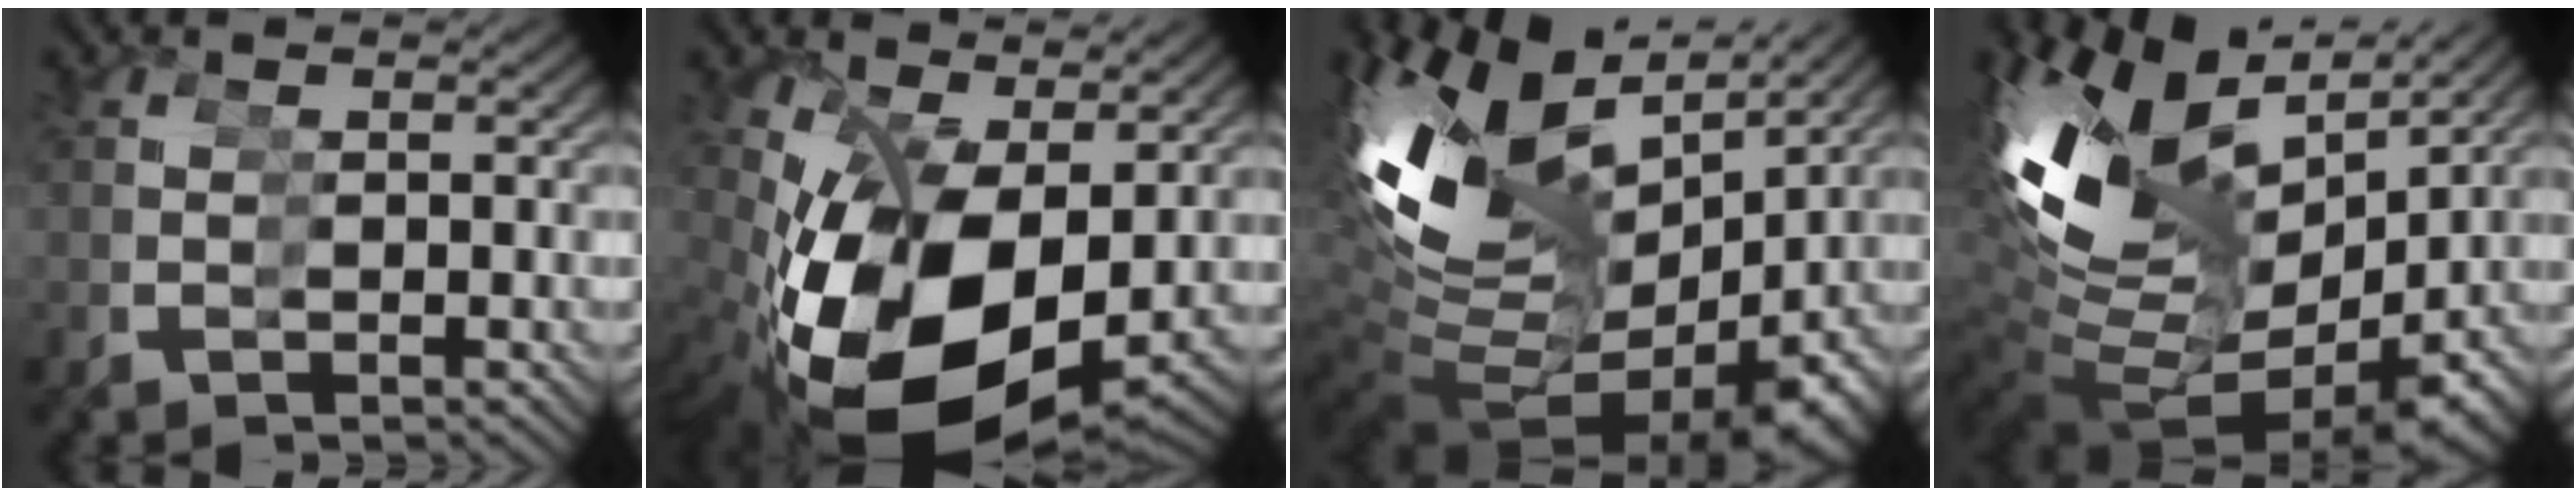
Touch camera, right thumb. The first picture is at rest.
{"total": 14.4, "force": [-1.6, 9.0, 11.1], "torque": [-0.237, -0.045, 0.006]}
{"total": 11.4, "force": [2.7, 6.7, 8.8], "torque": [-0.197, 0.001, 0.051]}
{"total": 10.2, "force": [2.4, 6.0, 7.9], "torque": [-0.185, 0.002, 0.046]}